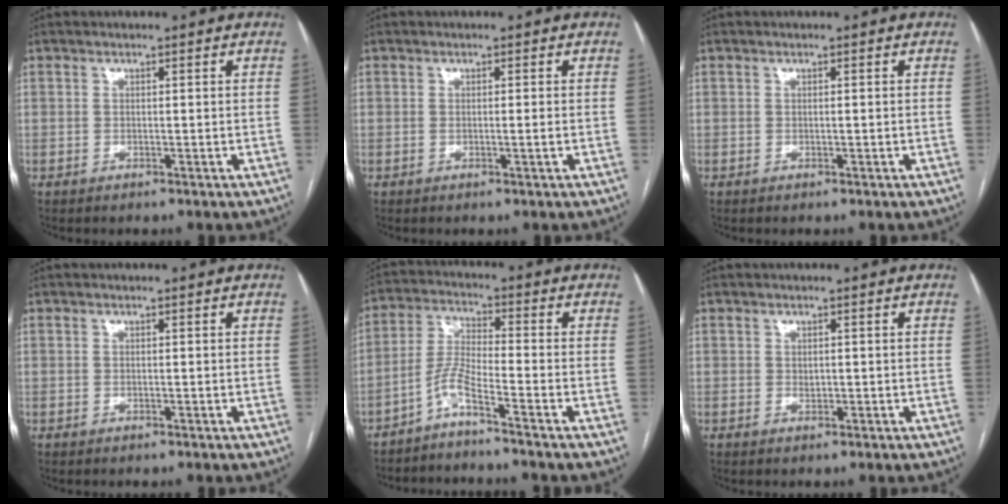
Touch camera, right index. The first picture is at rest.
{"total": 1.1, "force": [-0.2, -0.3, 1.0], "torque": [-0.017, -0.002, -0.003]}
{"total": 0.0}
{"total": 0.0}
{"total": 5.0, "force": [-3.7, -0.8, 3.2], "torque": [-0.076, -0.009, -0.082]}
{"total": 0.6, "force": [0.1, 0.5, 0.4], "torque": [-0.005, 0.001, 0.001]}